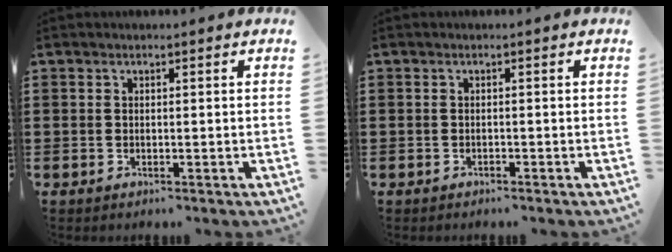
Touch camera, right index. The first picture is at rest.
{"total": 0.6, "force": [-0.5, 0.1, 0.1], "torque": [-0.004, -0.002, -0.011]}